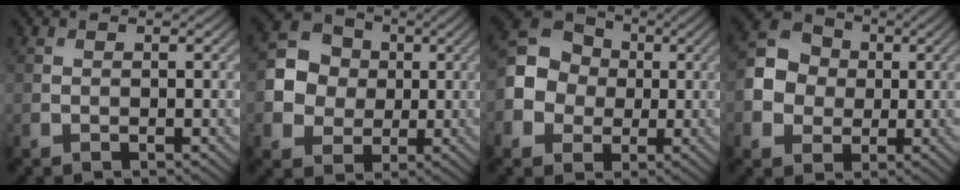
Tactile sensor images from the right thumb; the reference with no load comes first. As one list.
[{"total": 7.8, "force": [0.2, 7.0, 3.5], "torque": [-0.086, 0.012, -0.004]}, {"total": 9.0, "force": [-0.5, 8.0, 4.1], "torque": [-0.106, 0.009, -0.026]}, {"total": 7.3, "force": [-0.3, 6.4, 3.4], "torque": [-0.083, 0.006, -0.015]}]